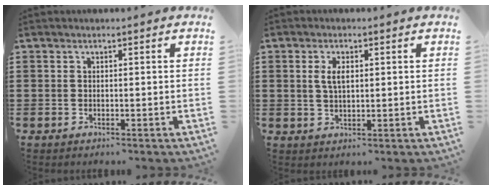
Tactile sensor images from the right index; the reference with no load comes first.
{"total": 3.1, "force": [0.7, 1.4, 2.7], "torque": [-0.056, 0.007, 0.010]}